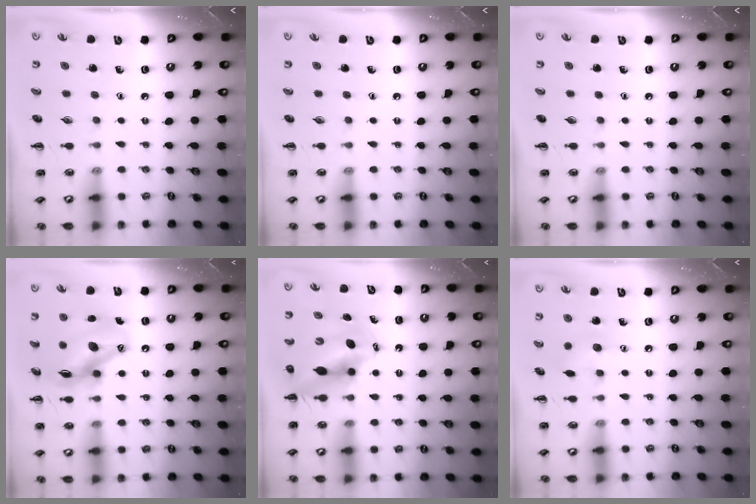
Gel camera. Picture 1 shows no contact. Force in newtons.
{"total": 0.0}
{"total": 0.0}
{"total": 12.6, "press": 12.2, "slide": 3.3}
{"total": 12.0, "press": 11.5, "slide": 3.2}
{"total": 5.1, "press": 4.9, "slide": 1.2}